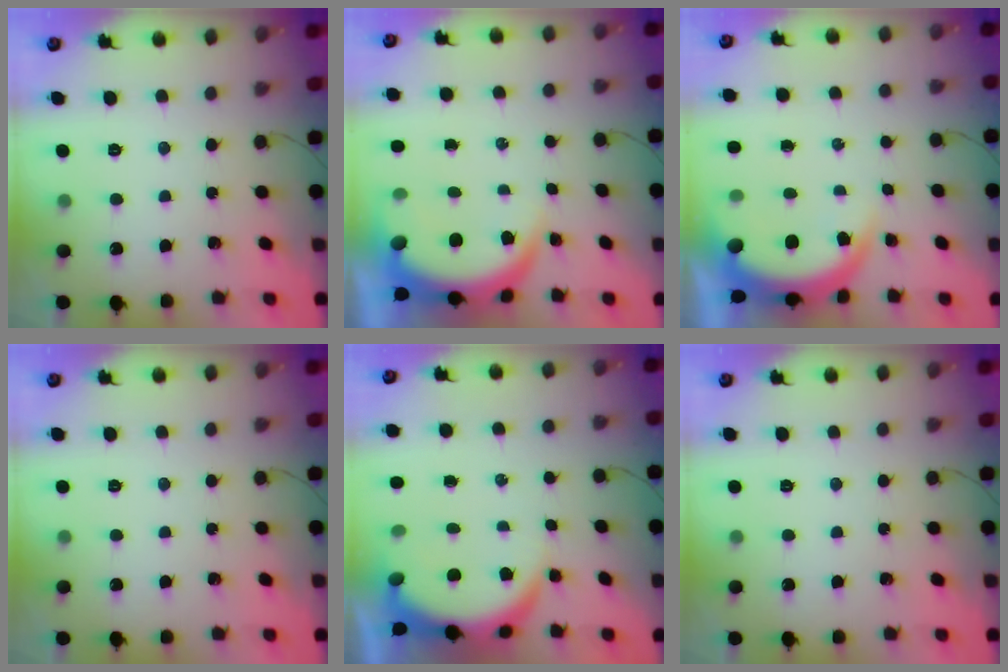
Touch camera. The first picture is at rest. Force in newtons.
{"total": 7.0, "press": 7.0, "slide": 1.0}
{"total": 5.1, "press": 5.1, "slide": 0.3}
{"total": 0.0}
{"total": 6.8, "press": 6.8, "slide": 0.9}
{"total": 0.0}